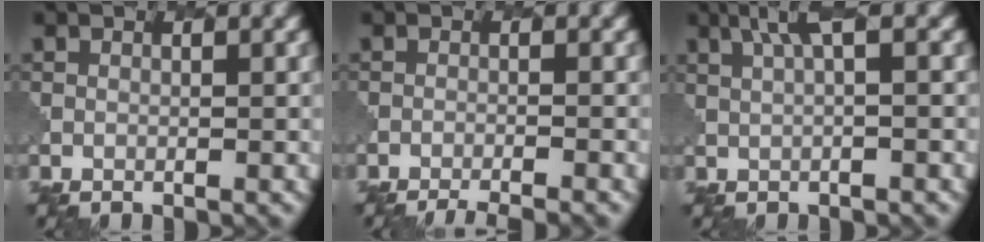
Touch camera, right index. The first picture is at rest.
{"total": 3.1, "force": [-2.8, 0.4, 1.2], "torque": [-0.012, -0.007, -0.046]}
{"total": 3.0, "force": [1.3, 0.7, 2.6], "torque": [-0.041, 0.003, 0.026]}